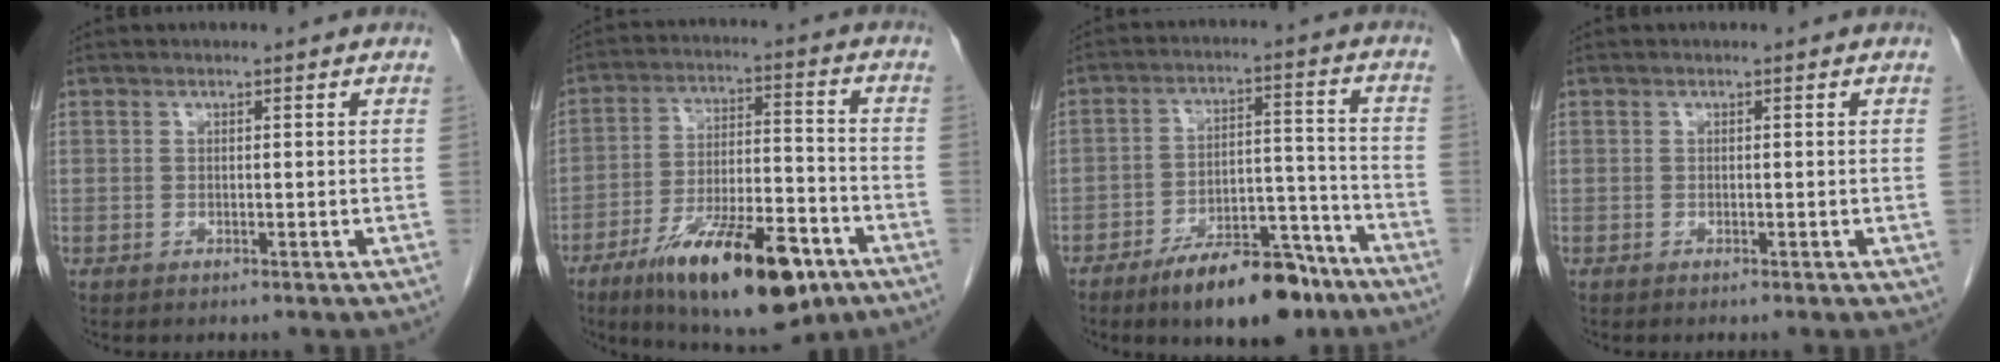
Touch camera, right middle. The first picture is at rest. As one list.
[{"total": 18.9, "force": [-10.9, 5.4, 14.4], "torque": [-0.217, -0.011, -0.174]}, {"total": 13.1, "force": [-9.5, 4.4, 7.9], "torque": [-0.110, 0.019, -0.151]}, {"total": 1.6, "force": [-0.5, 0.6, 1.4], "torque": [-0.017, -0.001, -0.005]}]